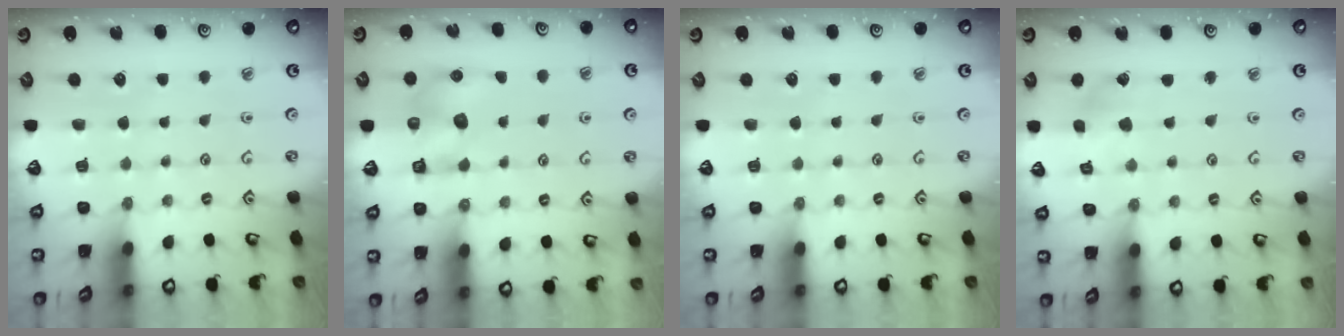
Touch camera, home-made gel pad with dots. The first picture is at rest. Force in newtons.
{"total": 6.3, "press": 6.3, "slide": 0.4}
{"total": 0.0}
{"total": 2.7, "press": 2.7, "slide": 0.3}